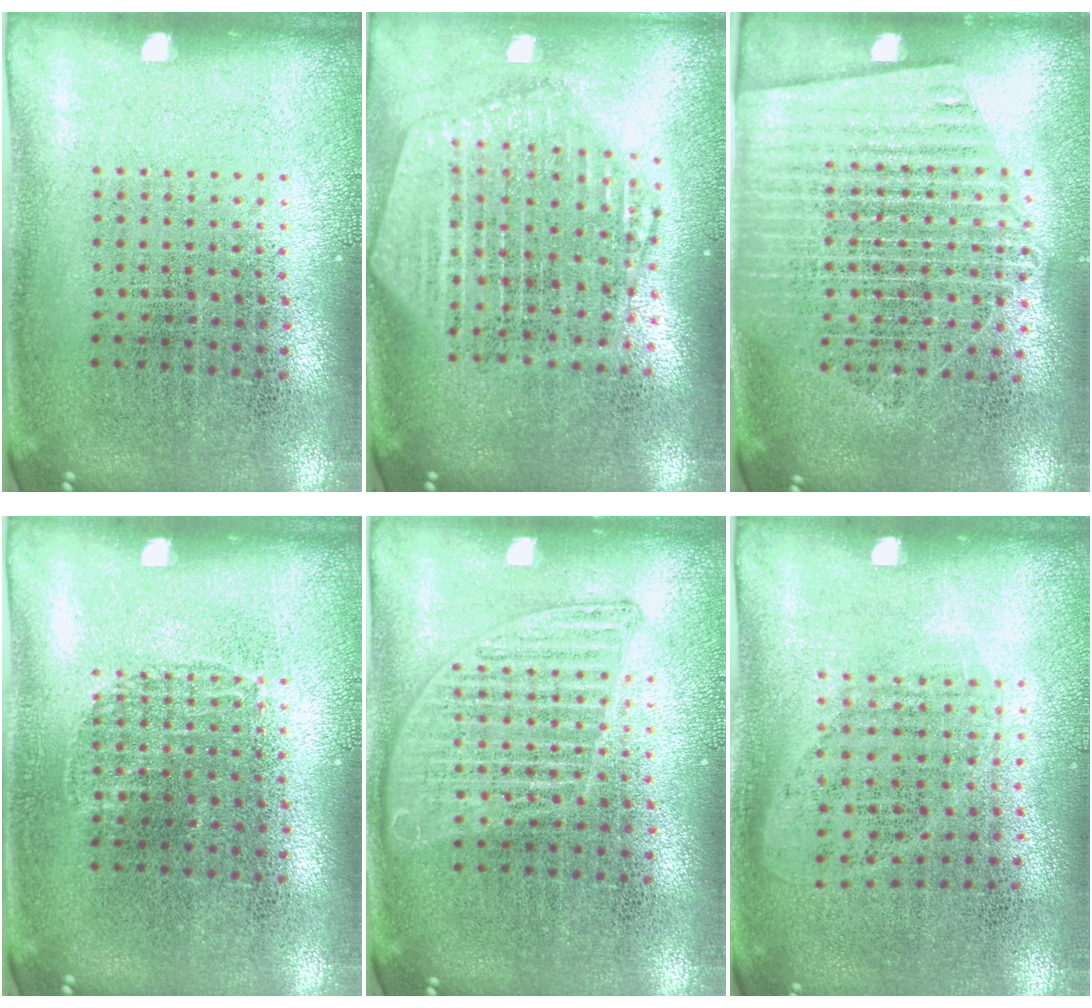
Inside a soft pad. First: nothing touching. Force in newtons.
{"total": 2.4, "press": 2.1, "slide": 1.2}
{"total": 1.6, "press": 1.5, "slide": 0.7}
{"total": 0.5, "press": 0.5, "slide": 0.1}
{"total": 2.1, "press": 2.1, "slide": 0.3}
{"total": 1.0, "press": 0.9, "slide": 0.5}